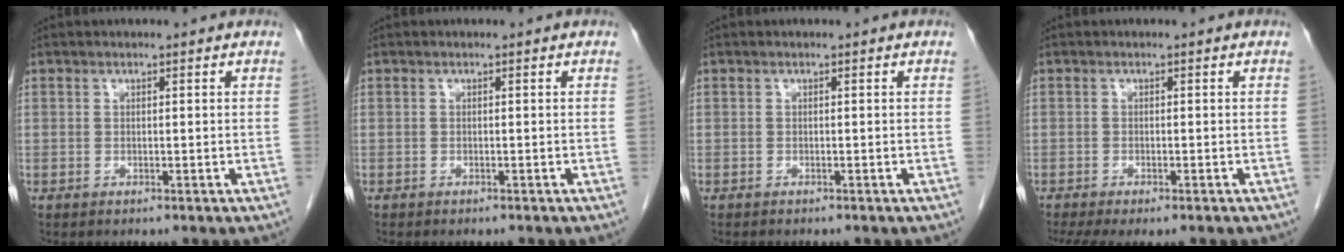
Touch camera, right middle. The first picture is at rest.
{"total": 1.7, "force": [-1.5, 0.4, 0.7], "torque": [-0.014, -0.004, -0.017]}
{"total": 1.6, "force": [-1.4, 0.3, 0.7], "torque": [-0.014, -0.004, -0.016]}
{"total": 7.7, "force": [-6.2, 1.8, 4.2], "torque": [-0.063, -0.006, -0.094]}